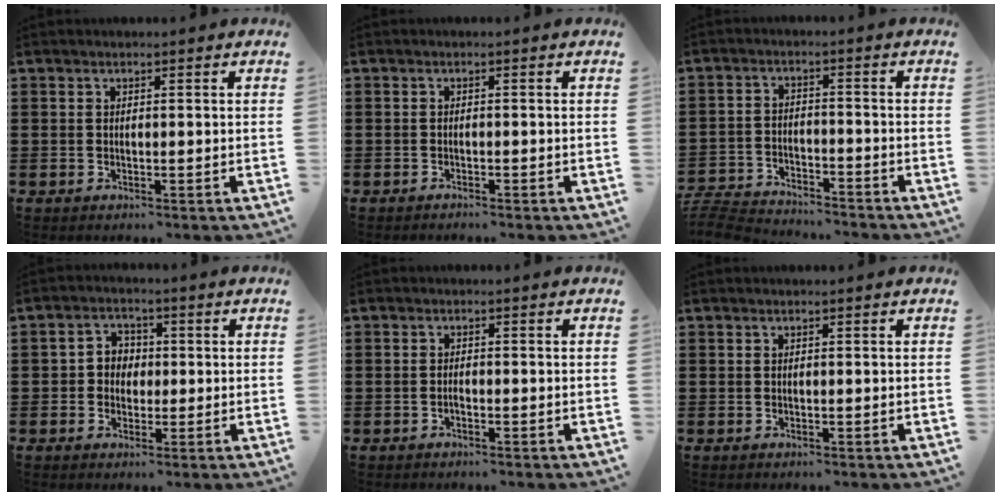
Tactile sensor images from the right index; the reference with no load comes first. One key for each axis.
{"total": 0.7, "fx": -0.7, "fy": -0.1, "fz": 0.1, "tx": -0.004, "ty": -0.004, "tz": -0.014}
{"total": 5.5, "fx": -5.4, "fy": 0.5, "fz": 0.7, "tx": -0.031, "ty": -0.002, "tz": -0.113}
{"total": 3.2, "fx": -0.5, "fy": 3.0, "fz": 1.2, "tx": -0.034, "ty": 0.011, "tz": -0.015}
{"total": 0.7, "fx": -0.5, "fy": 0.4, "fz": 0.4, "tx": -0.008, "ty": -0.002, "tz": -0.010}
{"total": 0.0}